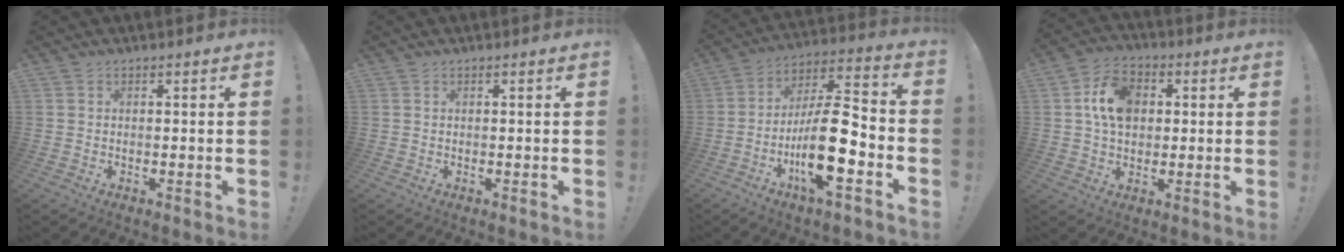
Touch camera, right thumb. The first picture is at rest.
{"total": 0.0}
{"total": 19.3, "force": [-6.4, 6.0, 17.2], "torque": [-0.318, 0.036, -0.099]}
{"total": 11.6, "force": [2.3, 8.5, 7.5], "torque": [-0.127, 0.013, 0.046]}